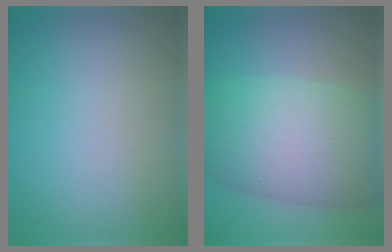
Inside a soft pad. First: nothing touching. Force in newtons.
{"total": 10.7, "press": 10.7, "slide": 0.2}